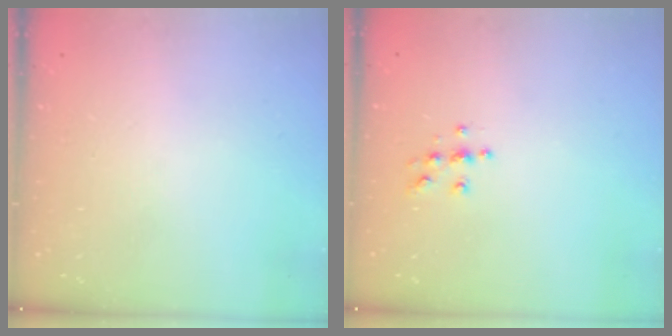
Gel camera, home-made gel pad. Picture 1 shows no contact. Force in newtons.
{"total": 5.4, "press": 5.4, "slide": 0.1}